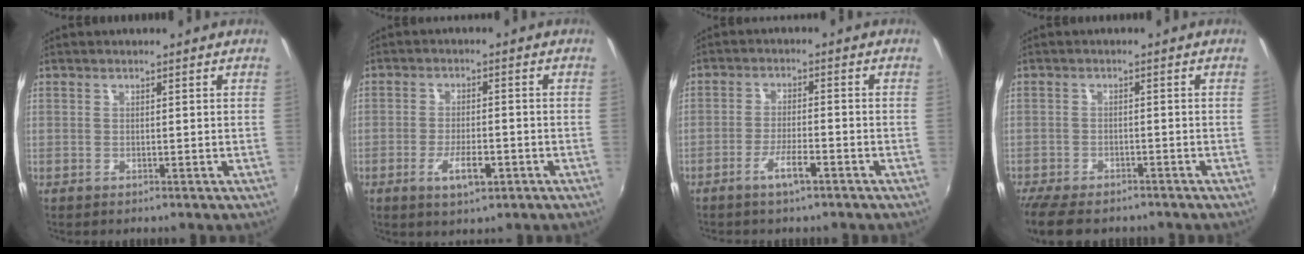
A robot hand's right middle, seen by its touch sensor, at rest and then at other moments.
{"total": 5.7, "force": [-2.7, 2.1, 4.6], "torque": [-0.098, -0.010, -0.043]}
{"total": 4.4, "force": [-3.0, 0.8, 3.1], "torque": [-0.071, -0.003, -0.054]}
{"total": 9.9, "force": [-8.1, 3.5, 4.4], "torque": [-0.109, -0.034, -0.136]}